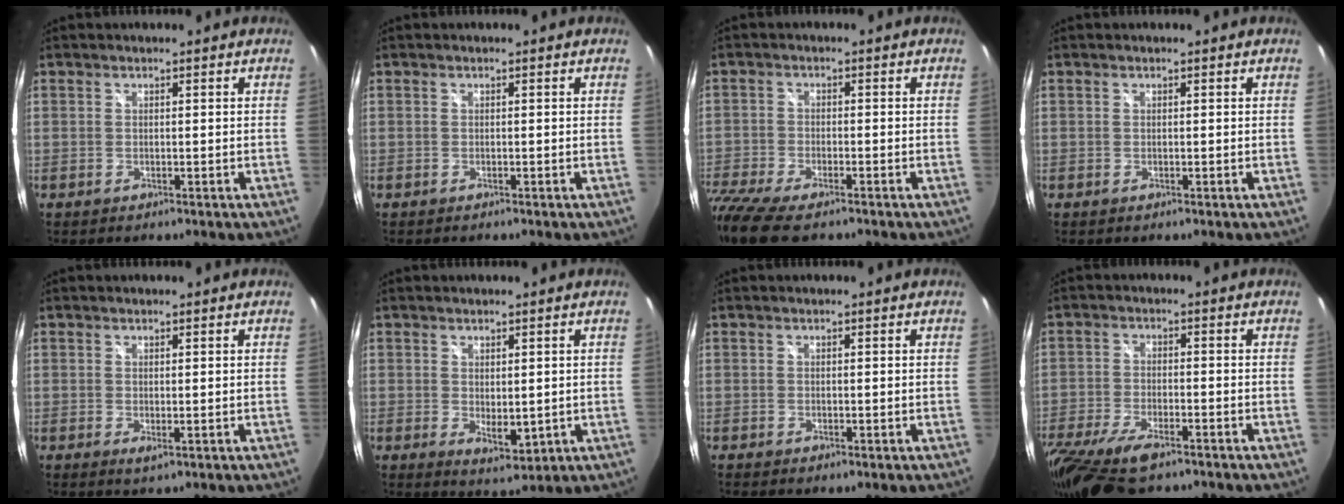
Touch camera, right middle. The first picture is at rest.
{"total": 0.6, "force": [0.1, -0.6, -0.1], "torque": [0.005, -0.005, -0.001]}
{"total": 13.2, "force": [-10.1, 3.6, 7.7], "torque": [-0.193, -0.061, -0.185]}
{"total": 0.0}
{"total": 1.1, "force": [0.5, -0.5, 0.8], "torque": [-0.012, -0.006, 0.006]}
{"total": 3.4, "force": [0.3, 1.5, 3.0], "torque": [-0.044, -0.014, 0.010]}
{"total": 0.7, "force": [0.0, -0.5, 0.4], "torque": [-0.005, -0.006, -0.001]}
{"total": 15.4, "force": [-10.7, 5.7, 9.4], "torque": [-0.217, -0.057, -0.189]}